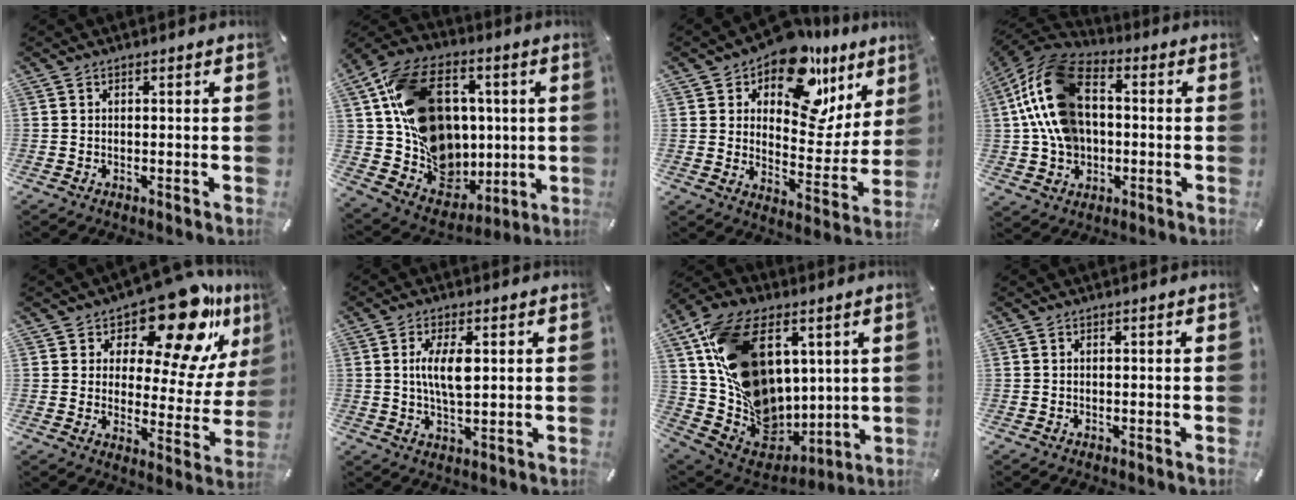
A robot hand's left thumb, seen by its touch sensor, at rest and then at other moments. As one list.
[{"total": 25.0, "force": [4.3, 19.2, 15.4], "torque": [-0.270, -0.018, 0.107]}, {"total": 16.8, "force": [10.9, 9.6, 8.5], "torque": [-0.125, -0.080, 0.190]}, {"total": 17.5, "force": [1.2, 12.9, 11.7], "torque": [-0.274, 0.012, 0.021]}, {"total": 18.0, "force": [14.1, 6.5, 9.2], "torque": [-0.126, -0.127, 0.233]}, {"total": 7.2, "force": [1.3, 2.7, 6.5], "torque": [-0.136, -0.003, 0.016]}, {"total": 25.2, "force": [8.4, 17.5, 16.2], "torque": [-0.291, -0.049, 0.172]}, {"total": 0.0}]